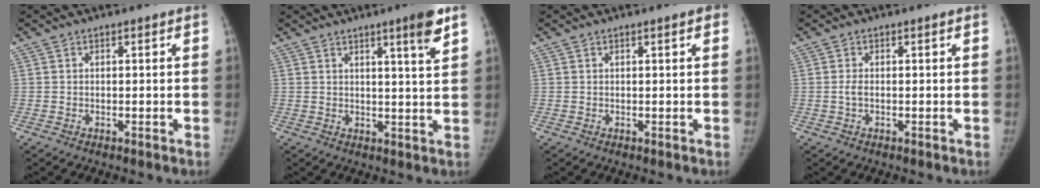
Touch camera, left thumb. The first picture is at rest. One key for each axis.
{"total": 6.1, "fx": 3.6, "fy": 0.0, "fz": 4.9, "tx": -0.066, "ty": -0.025, "tz": 0.052}
{"total": 1.2, "fx": 0.6, "fy": 0.1, "fz": 1.1, "tx": -0.017, "ty": 0.001, "tz": 0.006}
{"total": 1.3, "fx": -0.1, "fy": 0.4, "fz": 1.3, "tx": -0.030, "ty": 0.003, "tz": 0.000}